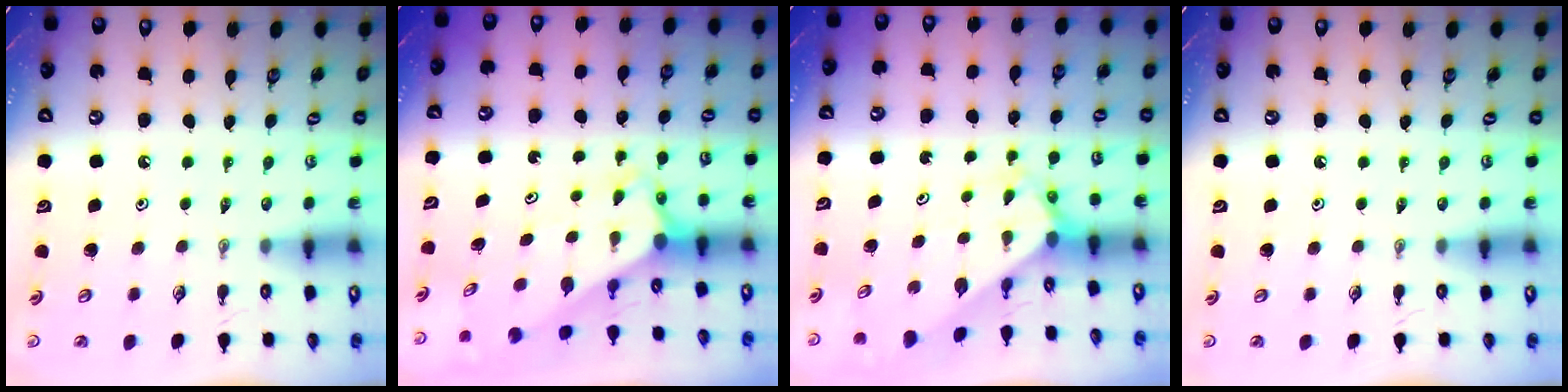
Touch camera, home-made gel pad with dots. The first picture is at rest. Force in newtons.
{"total": 3.7, "press": 3.7, "slide": 0.3}
{"total": 2.5, "press": 2.5, "slide": 0.2}
{"total": 0.0}